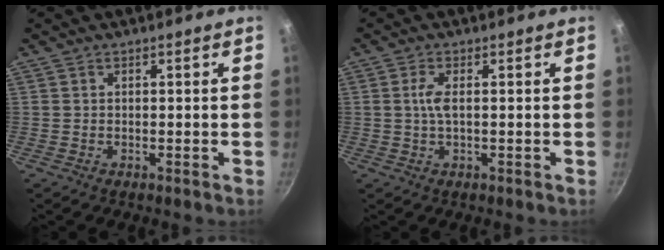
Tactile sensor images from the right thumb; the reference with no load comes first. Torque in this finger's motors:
{"motor_torque": [0.38, 0.51, 0.26, -0.72, 0.14]}